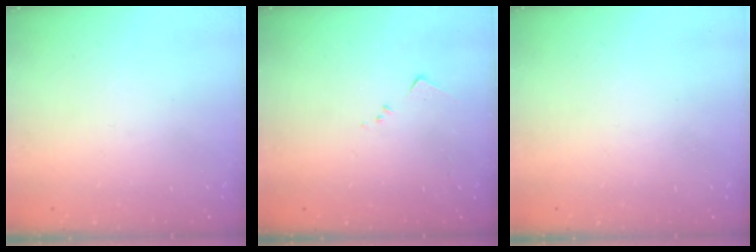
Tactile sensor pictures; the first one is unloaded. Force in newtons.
{"total": 3.7, "press": 3.7, "slide": 0.5}
{"total": 0.0}